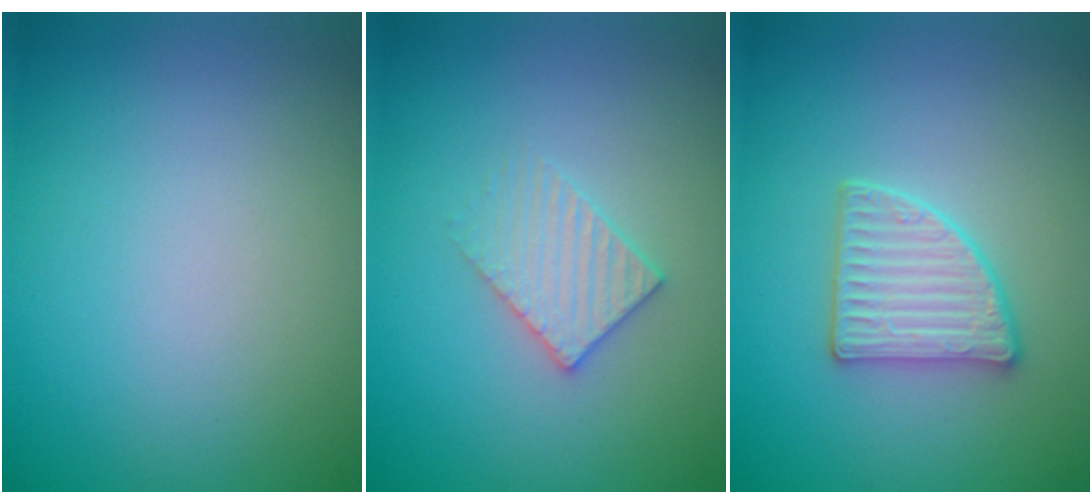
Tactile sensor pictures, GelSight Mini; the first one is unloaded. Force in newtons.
{"total": 2.3, "press": 2.2, "slide": 0.3}
{"total": 3.1, "press": 3.0, "slide": 1.0}